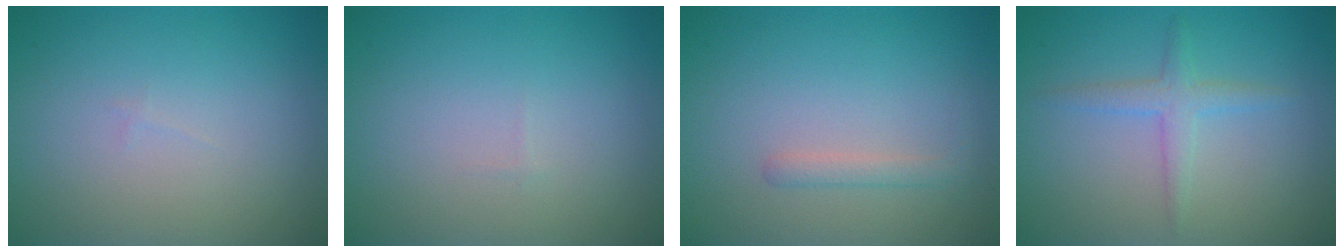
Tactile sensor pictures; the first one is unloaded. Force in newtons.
{"total": 0.0}
{"total": 1.2, "press": 1.2, "slide": 0.1}
{"total": 2.0, "press": 2.0, "slide": 0.1}